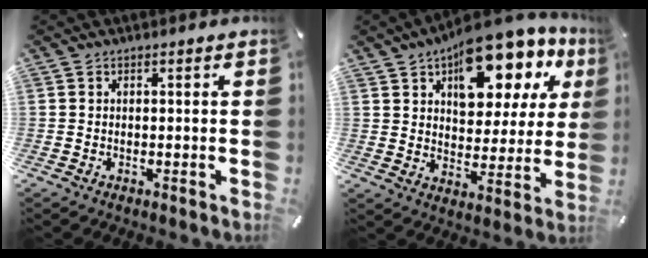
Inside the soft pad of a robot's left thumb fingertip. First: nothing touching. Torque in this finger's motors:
{"motor_torque": [2.50, 2.50, 1.61, -1.16, 0.34]}